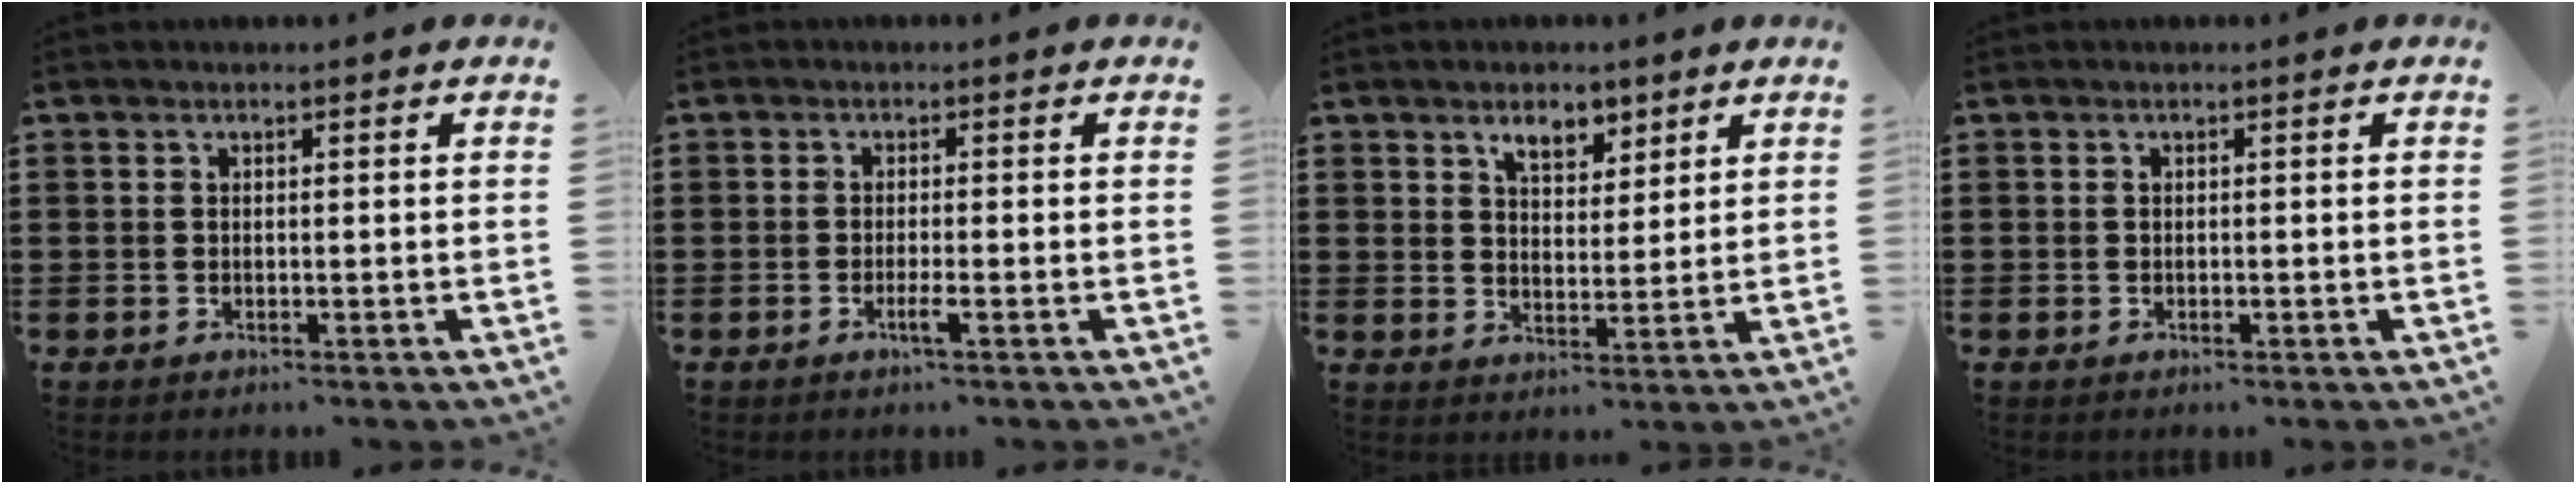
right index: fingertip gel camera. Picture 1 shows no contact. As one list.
[{"total": 2.2, "force": [-1.2, 0.0, 1.8], "torque": [-0.038, -0.005, -0.024]}, {"total": 4.8, "force": [3.4, 2.5, 2.3], "torque": [-0.040, 0.004, 0.059]}, {"total": 0.0}]